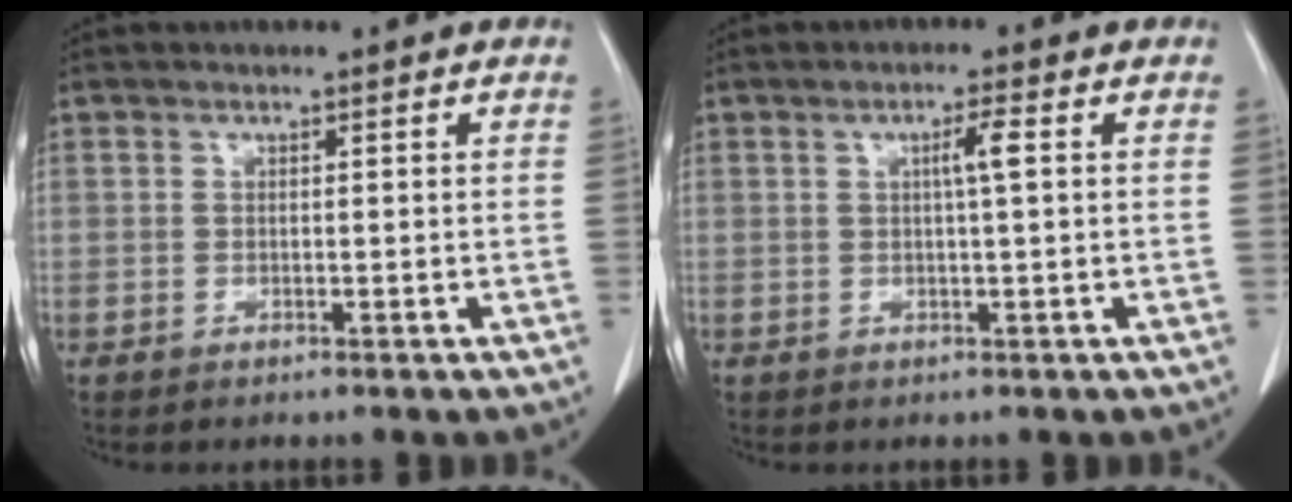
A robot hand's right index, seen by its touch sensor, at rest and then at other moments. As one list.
[{"total": 2.7, "force": [0.5, -0.2, 2.6], "torque": [-0.046, 0.001, 0.008]}]